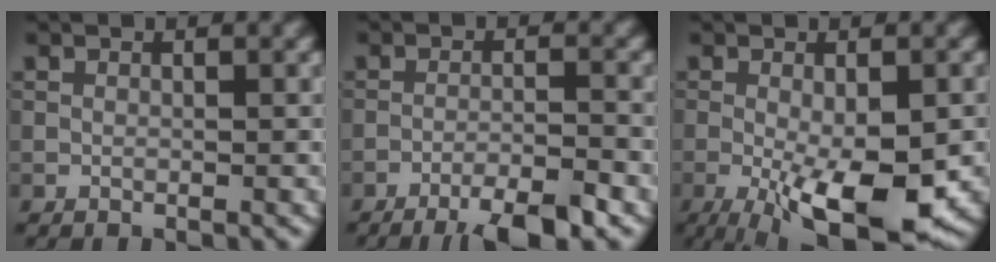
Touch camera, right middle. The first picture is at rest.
{"total": 5.7, "force": [-4.2, 0.8, 3.7], "torque": [-0.057, -0.005, -0.070]}
{"total": 10.2, "force": [-3.4, 3.0, 9.2], "torque": [-0.155, -0.023, -0.043]}